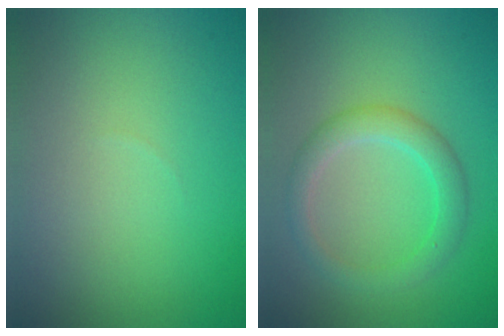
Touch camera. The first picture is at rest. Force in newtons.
{"total": 2.9, "press": 2.9, "slide": 0.2}